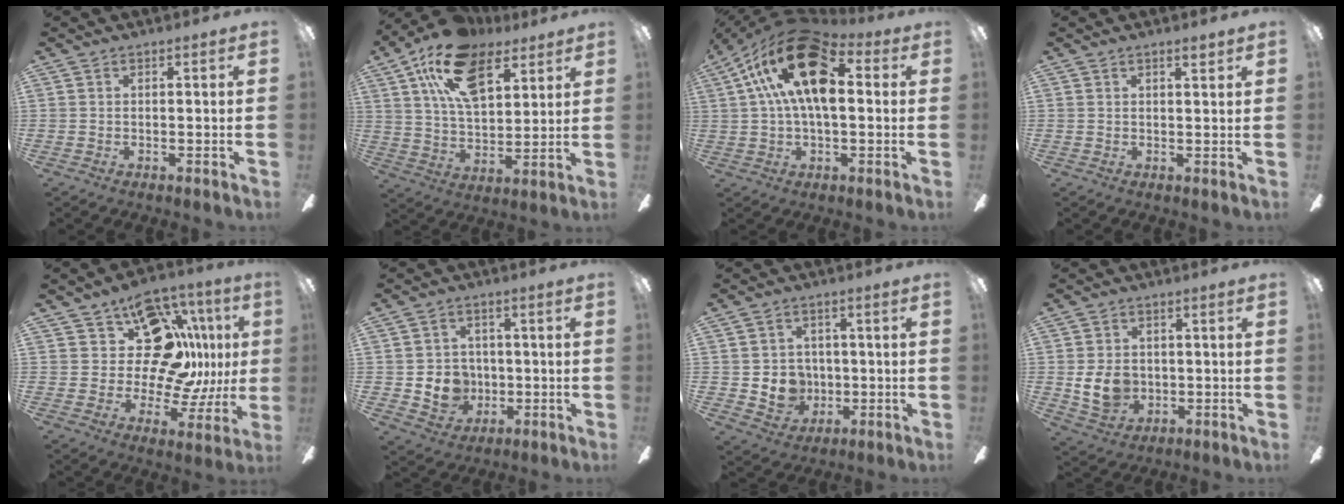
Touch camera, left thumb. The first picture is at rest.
{"total": 19.5, "force": [10.9, 10.4, 12.4], "torque": [-0.216, -0.030, 0.194]}
{"total": 21.3, "force": [7.4, 11.1, 16.7], "torque": [-0.288, -0.013, 0.123]}
{"total": 2.0, "force": [1.5, 0.4, 1.3], "torque": [-0.020, -0.004, 0.025]}
{"total": 19.3, "force": [6.8, 12.5, 13.0], "torque": [-0.200, -0.039, 0.125]}
{"total": 8.1, "force": [-0.6, 7.5, 2.9], "torque": [-0.069, 0.010, -0.004]}
{"total": 7.6, "force": [-0.2, 7.2, 2.6], "torque": [-0.058, 0.010, 0.005]}
{"total": 9.2, "force": [-0.2, 7.5, 5.3], "torque": [-0.117, 0.011, -0.001]}